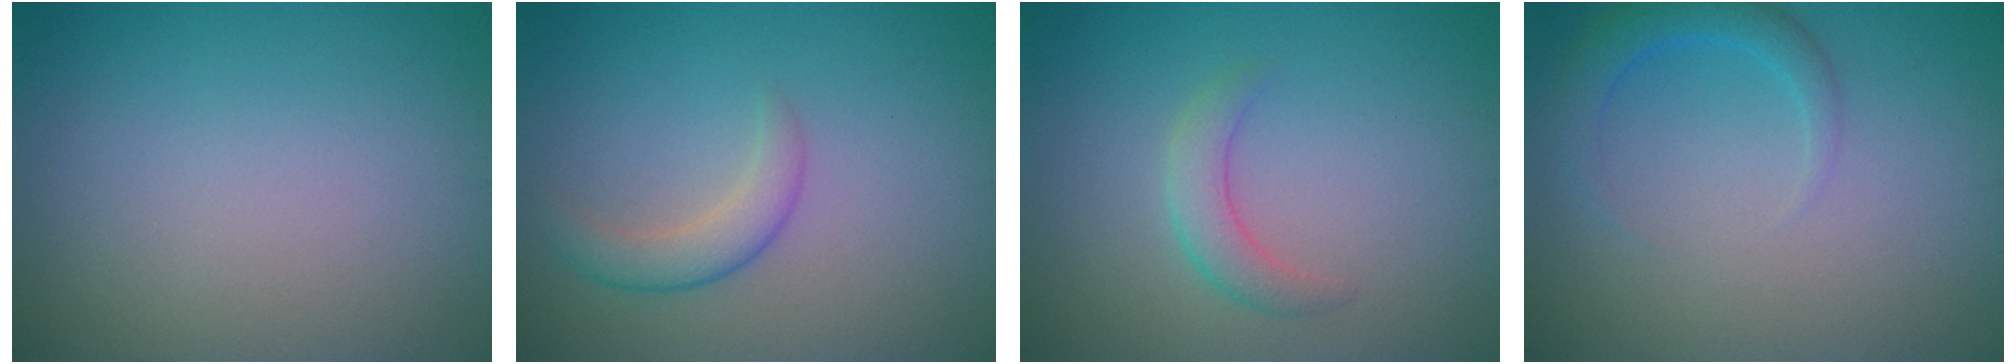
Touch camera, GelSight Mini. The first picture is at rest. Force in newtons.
{"total": 2.3, "press": 2.3, "slide": 0.1}
{"total": 2.2, "press": 2.2, "slide": 0.2}
{"total": 2.2, "press": 2.2, "slide": 0.3}